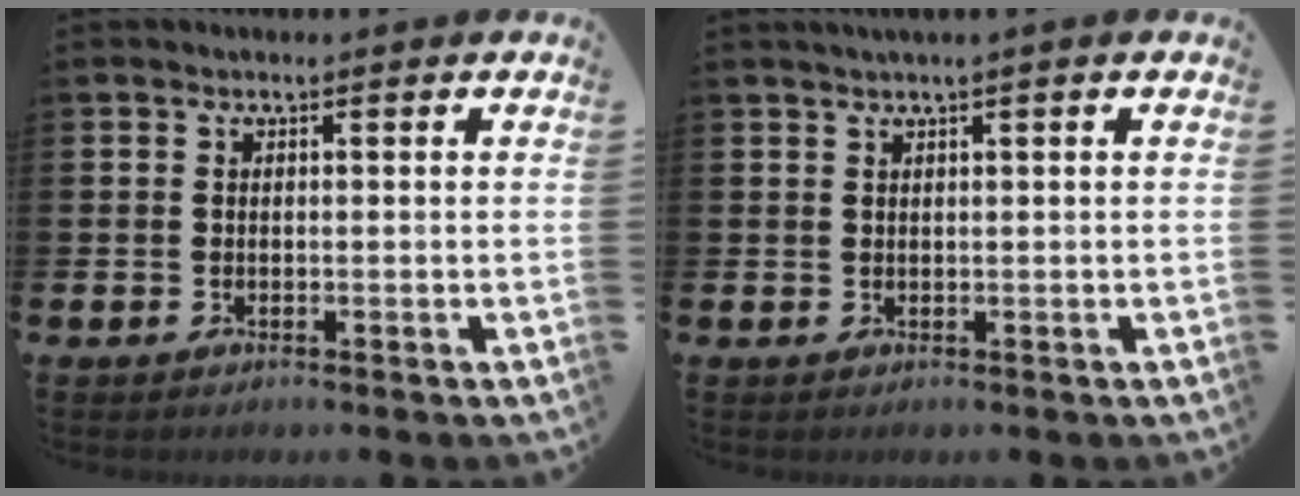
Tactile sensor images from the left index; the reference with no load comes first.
{"total": 1.3, "force": [0.9, -0.2, 0.9], "torque": [-0.017, 0.002, 0.016]}